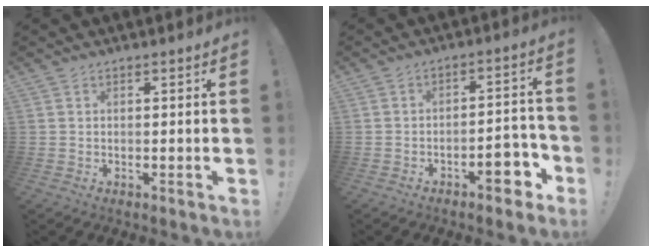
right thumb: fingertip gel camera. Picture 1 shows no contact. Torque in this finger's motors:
{"motor_torque": [0.80, 0.56, 0.64, -0.69, 0.21]}